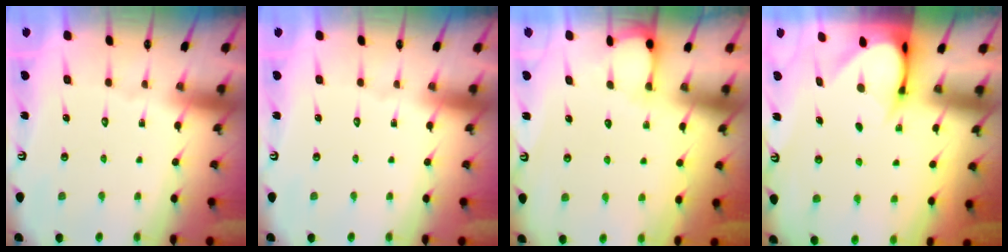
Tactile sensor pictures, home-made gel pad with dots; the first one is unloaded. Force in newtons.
{"total": 0.0}
{"total": 3.4, "press": 3.4, "slide": 0.3}
{"total": 4.7, "press": 4.7, "slide": 0.6}